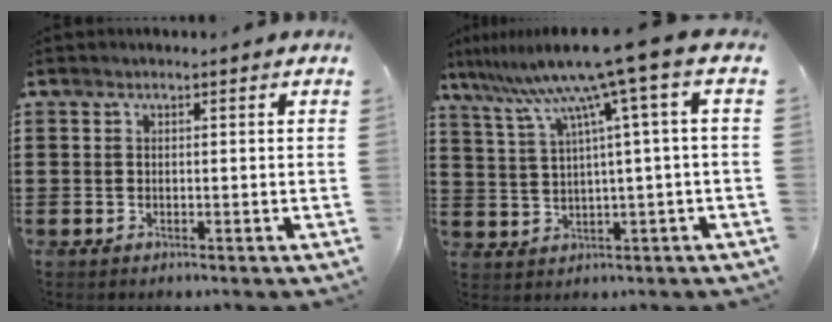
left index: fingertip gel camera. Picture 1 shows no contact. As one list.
[{"total": 9.0, "force": [5.1, -1.4, 7.3], "torque": [-0.157, -0.034, 0.076]}]